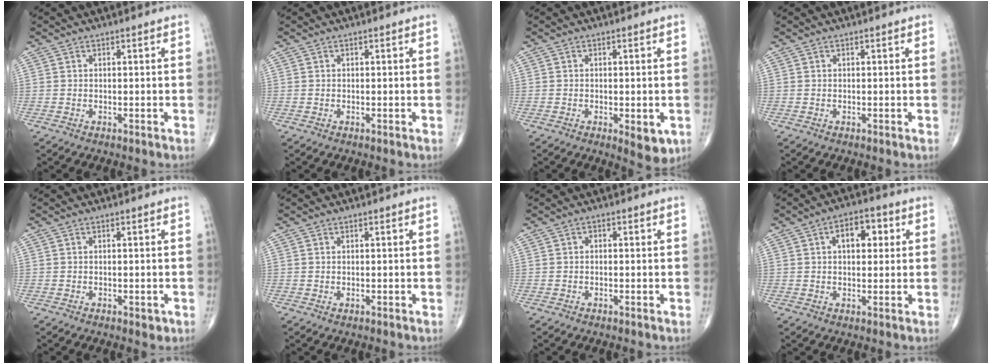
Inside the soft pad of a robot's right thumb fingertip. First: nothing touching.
{"total": 0.0}
{"total": 5.1, "force": [-1.5, 2.0, 4.4], "torque": [-0.048, -0.009, -0.016]}
{"total": 0.0}
{"total": 1.4, "force": [-0.6, 0.8, 1.1], "torque": [-0.010, -0.002, -0.006]}
{"total": 0.0}
{"total": 0.8, "force": [0.0, 0.6, 0.5], "torque": [-0.001, 0.003, -0.006]}
{"total": 7.4, "force": [2.0, 4.3, 5.7], "torque": [-0.062, 0.010, 0.025]}